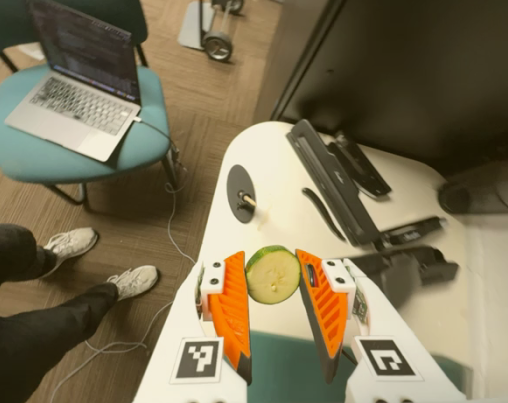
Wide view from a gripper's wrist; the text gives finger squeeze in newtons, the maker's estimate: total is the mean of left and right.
{"total": 9.1, "left": 9.2, "right": 9.1}